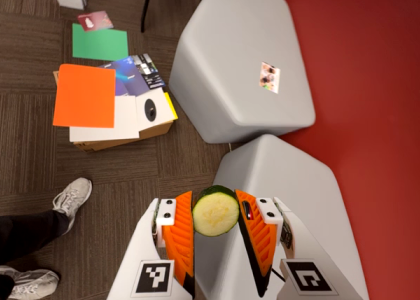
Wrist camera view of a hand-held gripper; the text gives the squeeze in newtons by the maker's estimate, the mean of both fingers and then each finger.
{"total": 10.5, "left": 11.6, "right": 9.4}